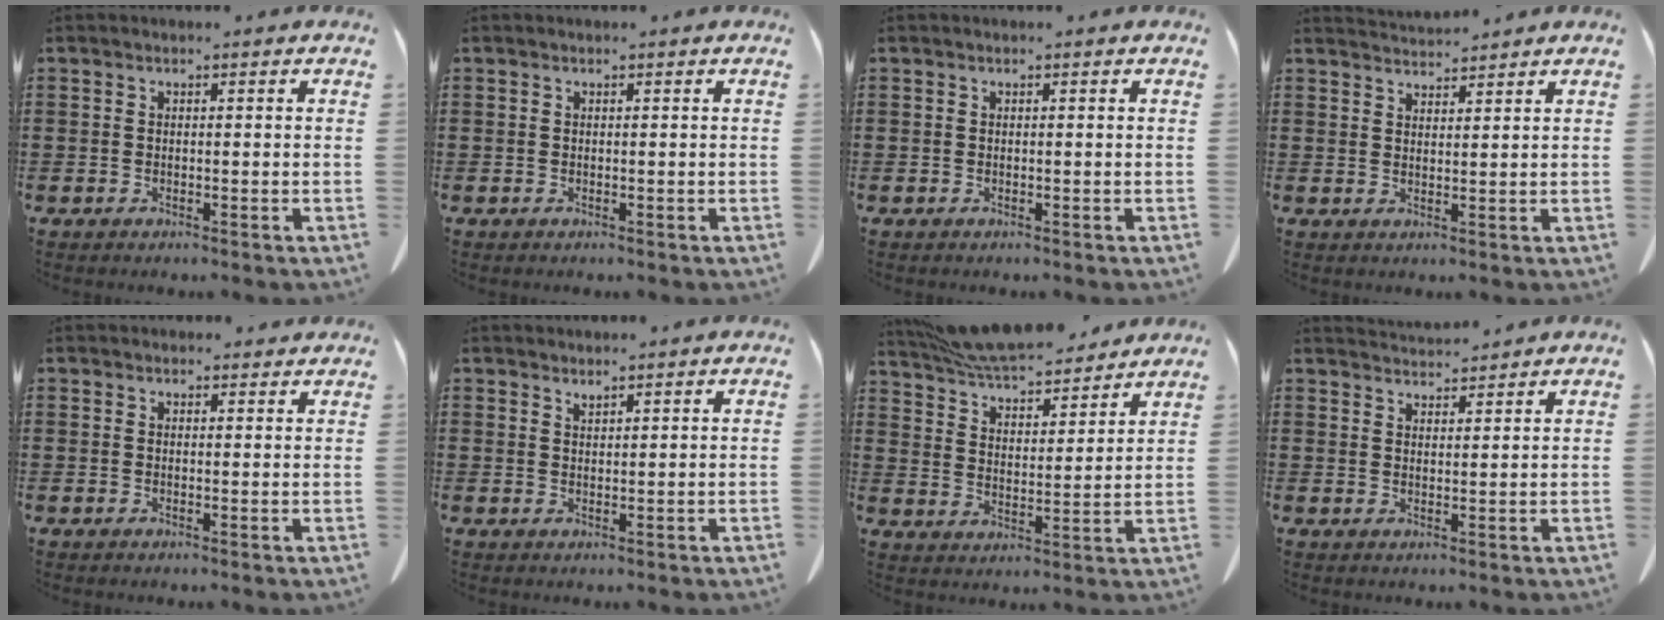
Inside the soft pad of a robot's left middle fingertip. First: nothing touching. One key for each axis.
{"total": 0.0}
{"total": 0.0}
{"total": 2.6, "fx": 2.6, "fy": 0.0, "fz": 0.0, "tx": -0.009, "ty": -0.007, "tz": 0.050}
{"total": 1.6, "fx": 1.5, "fy": 0.6, "fz": 0.3, "tx": -0.001, "ty": 0.000, "tz": 0.028}
{"total": 1.4, "fx": 1.4, "fy": 0.0, "fz": 0.1, "tx": -0.005, "ty": -0.001, "tz": 0.026}
{"total": 7.8, "fx": 7.4, "fy": 1.3, "fz": 2.2, "tx": -0.073, "ty": -0.037, "tz": 0.133}
{"total": 3.0, "fx": 2.9, "fy": 0.0, "fz": 0.2, "tx": -0.012, "ty": -0.009, "tz": 0.055}